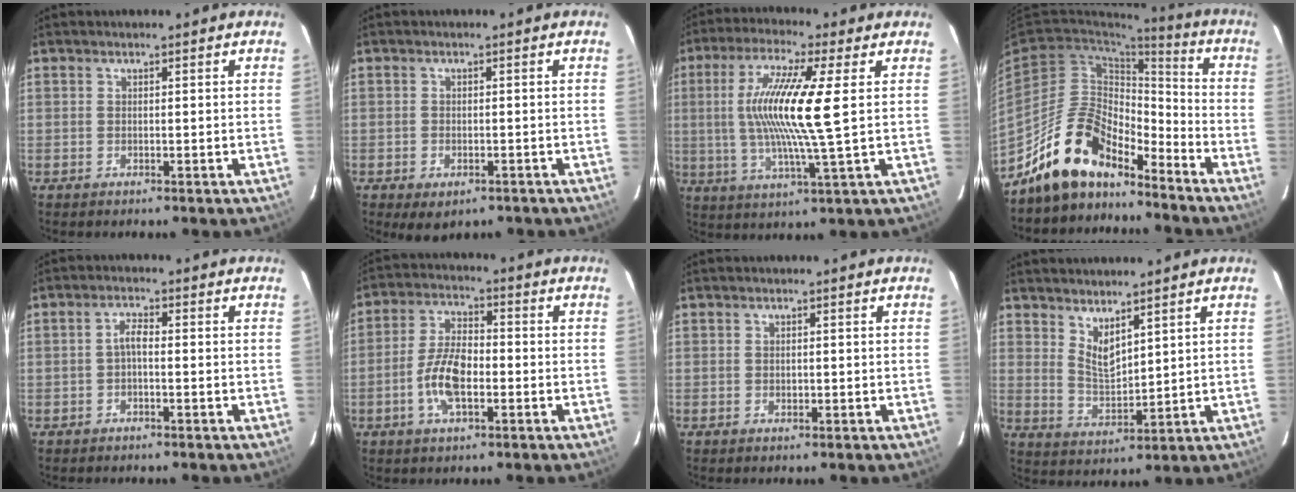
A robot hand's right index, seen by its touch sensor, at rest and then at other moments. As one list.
[{"total": 4.5, "force": [-2.5, 2.7, 2.5], "torque": [-0.054, -0.014, -0.032]}, {"total": 14.8, "force": [2.3, 0.8, 14.6], "torque": [-0.270, -0.004, 0.040]}, {"total": 15.0, "force": [-12.3, 6.0, 6.0], "torque": [-0.123, 0.029, -0.218]}, {"total": 1.9, "force": [-0.6, 0.6, 1.7], "torque": [-0.035, 0.008, -0.012]}, {"total": 8.6, "force": [-2.7, 3.6, 7.3], "torque": [-0.151, 0.006, -0.051]}, {"total": 0.8, "force": [-0.1, 0.6, 0.4], "torque": [-0.006, 0.002, 0.000]}, {"total": 5.5, "force": [4.1, 1.8, 3.3], "torque": [-0.057, -0.013, 0.079]}]